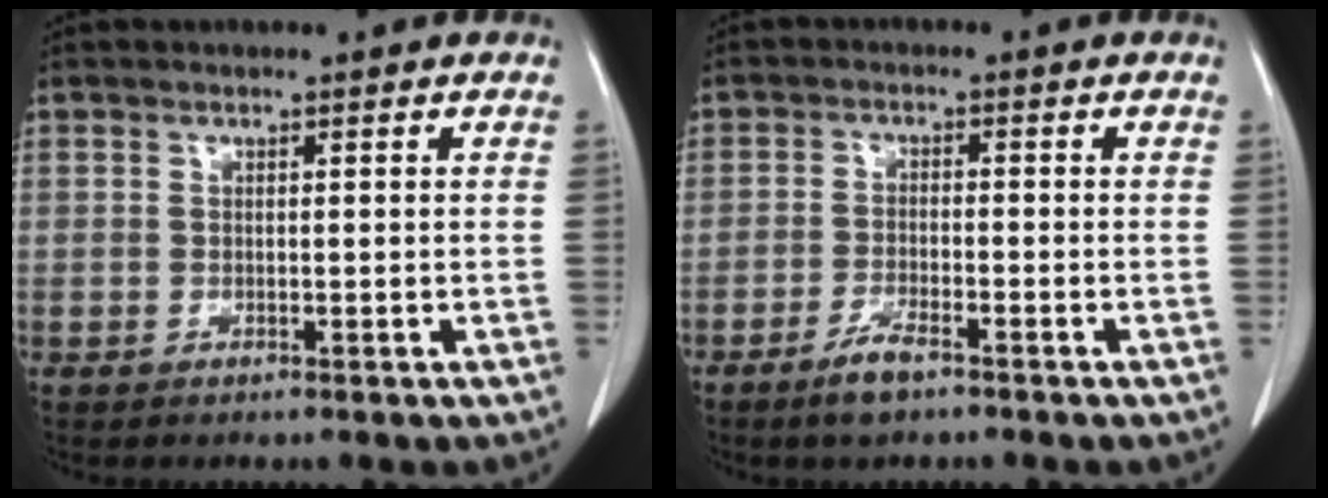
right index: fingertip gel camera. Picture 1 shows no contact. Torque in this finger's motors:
{"motor_torque": [0.34, -0.30, 0.17, 0.05]}